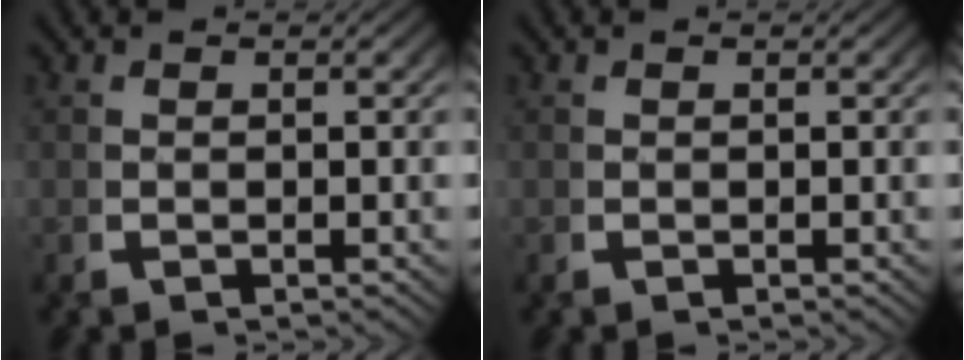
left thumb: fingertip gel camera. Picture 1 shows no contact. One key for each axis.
{"total": 0.0}